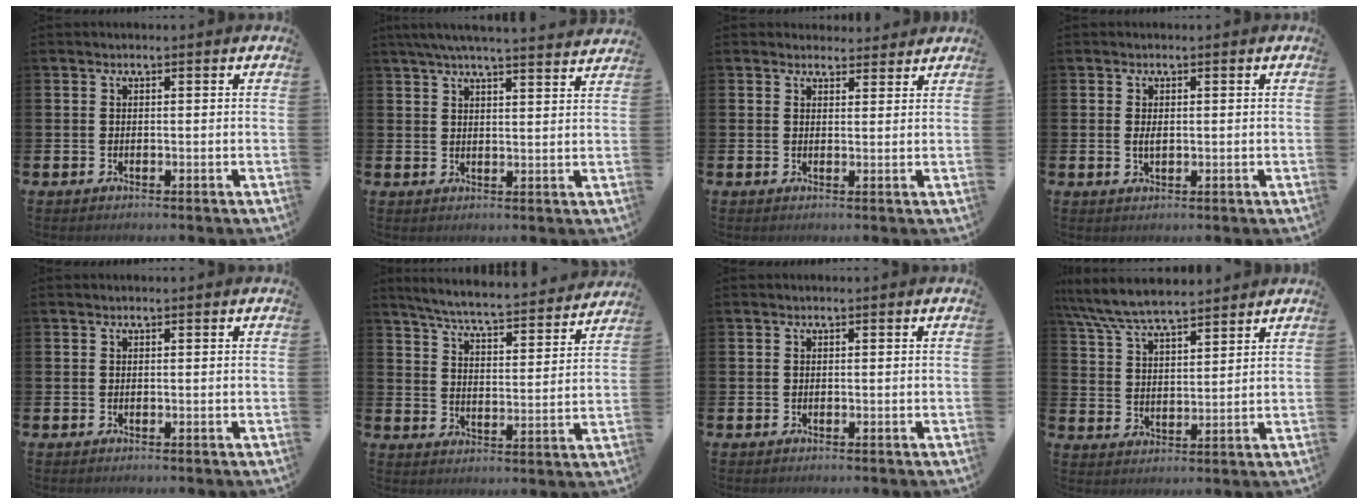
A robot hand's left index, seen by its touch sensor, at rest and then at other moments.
{"total": 5.5, "force": [5.2, -0.2, 1.8], "torque": [-0.045, -0.020, 0.092]}
{"total": 2.6, "force": [2.5, 0.8, -0.1], "torque": [0.005, -0.012, 0.044]}
{"total": 1.3, "force": [0.2, 0.7, 1.2], "torque": [-0.010, -0.001, -0.001]}
{"total": 0.0}
{"total": 6.4, "force": [6.1, 0.1, 1.9], "torque": [-0.063, -0.048, 0.102]}
{"total": 0.0}
{"total": 7.5, "force": [7.1, 1.2, 2.2], "torque": [-0.073, -0.029, 0.131]}